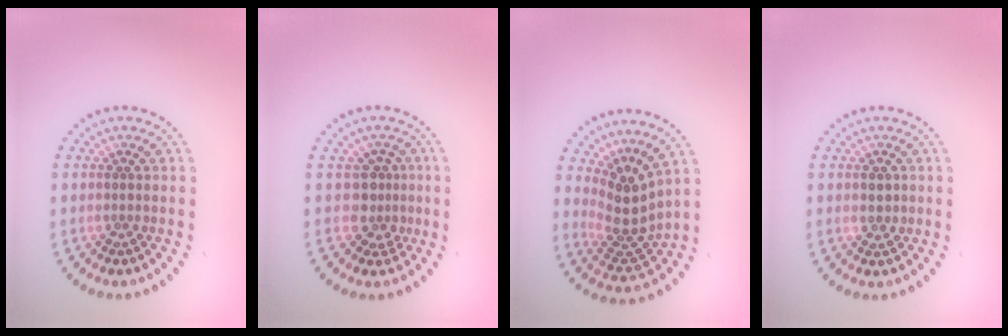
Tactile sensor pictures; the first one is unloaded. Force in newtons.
{"total": 2.5, "press": 1.8, "slide": 1.7}
{"total": 3.8, "press": 2.7, "slide": 2.6}
{"total": 0.9, "press": 0.9, "slide": 0.2}